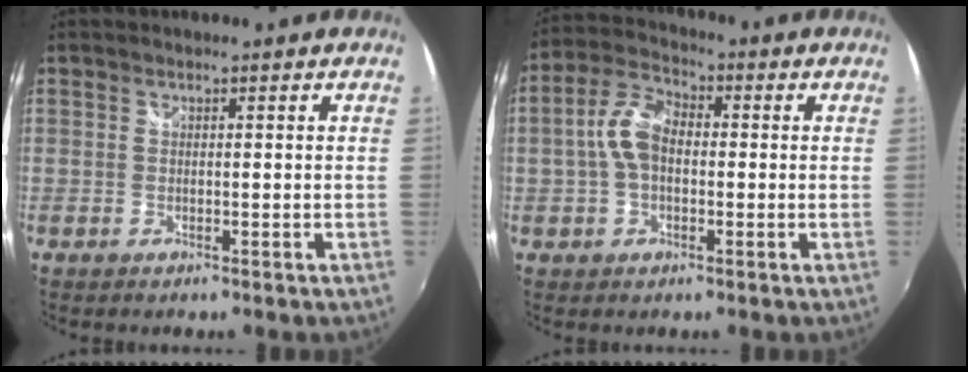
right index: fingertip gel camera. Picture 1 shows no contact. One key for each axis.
{"total": 7.9, "fx": -0.4, "fy": 4.9, "fz": 6.2, "tx": -0.132, "ty": 0.022, "tz": -0.008}